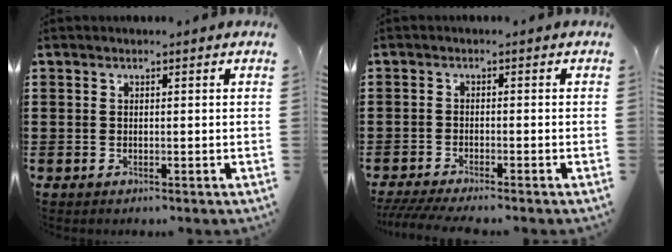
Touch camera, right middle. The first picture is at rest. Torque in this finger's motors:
{"motor_torque": [1.20, 0.23, 0.36, 0.09]}